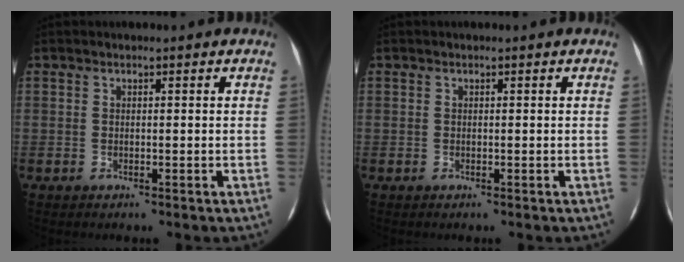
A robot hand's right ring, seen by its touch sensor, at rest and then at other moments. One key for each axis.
{"total": 0.0}